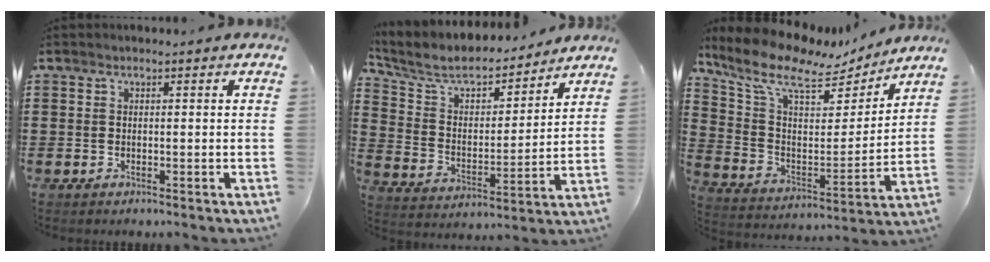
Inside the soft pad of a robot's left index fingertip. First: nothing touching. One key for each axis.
{"total": 6.7, "fx": 5.8, "fy": 2.1, "fz": 2.6, "tx": -0.081, "ty": -0.037, "tz": 0.096}
{"total": 10.4, "fx": 8.0, "fy": 3.6, "fz": 5.7, "tx": -0.149, "ty": -0.042, "tz": 0.135}